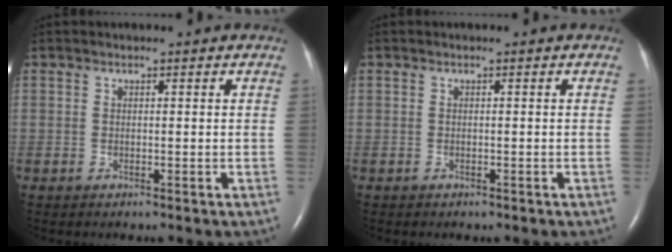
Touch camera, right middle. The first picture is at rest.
{"total": 0.0}